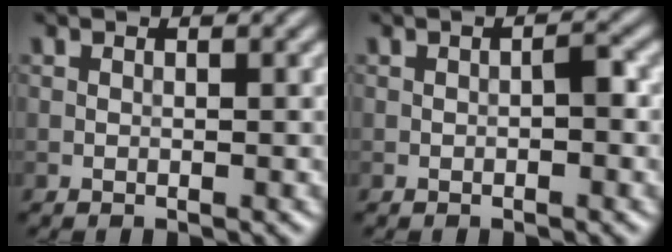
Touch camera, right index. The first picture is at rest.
{"total": 1.2, "force": [-0.4, 0.3, 1.1], "torque": [-0.018, 0.004, -0.005]}